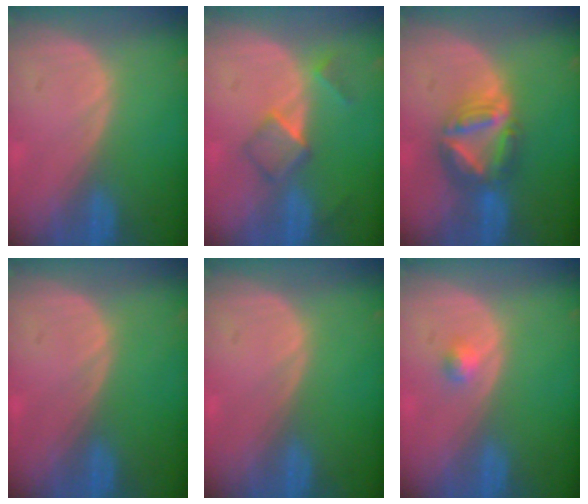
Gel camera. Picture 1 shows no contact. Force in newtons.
{"total": 5.2, "press": 4.5, "slide": 2.5}
{"total": 7.9, "press": 6.7, "slide": 4.1}
{"total": 0.0}
{"total": 0.0}
{"total": 1.7, "press": 1.4, "slide": 0.8}